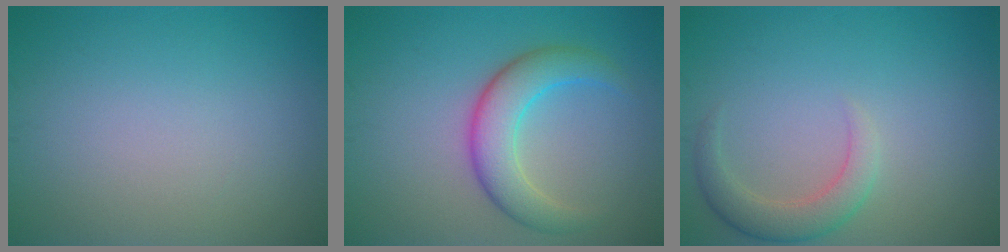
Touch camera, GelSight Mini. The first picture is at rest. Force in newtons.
{"total": 4.9, "press": 4.9, "slide": 0.4}
{"total": 2.9, "press": 2.9, "slide": 0.4}